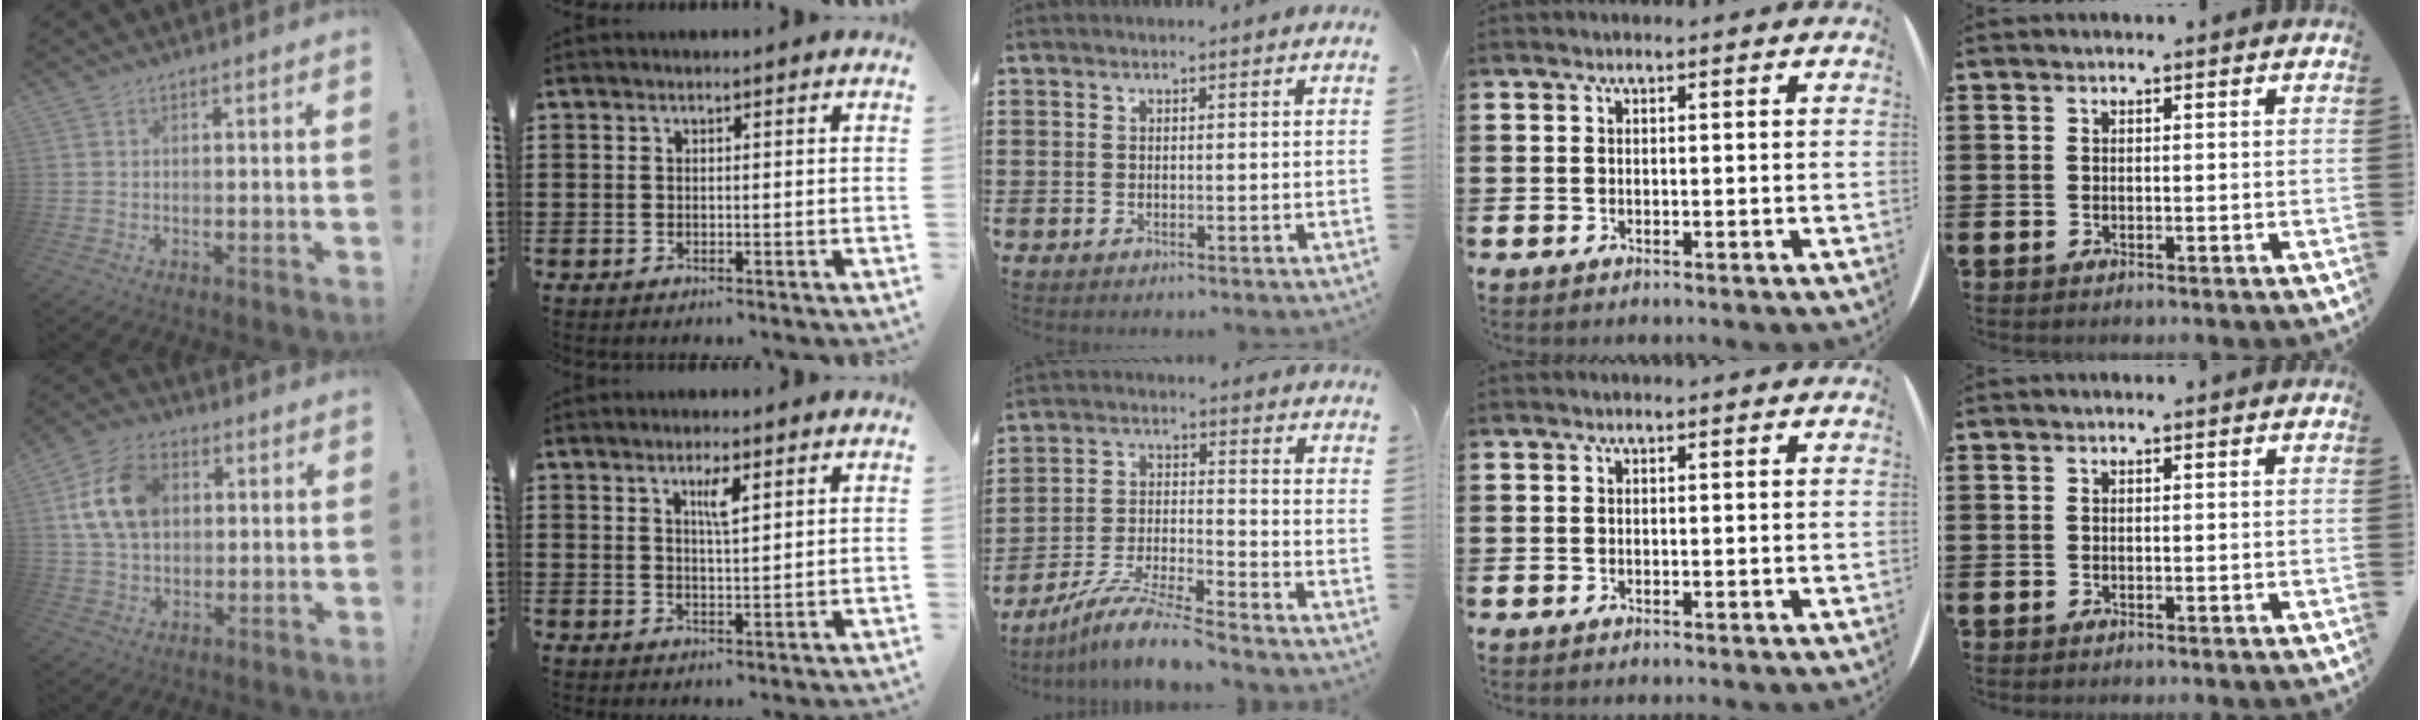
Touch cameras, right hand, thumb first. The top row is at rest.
{"thumb": {"total": 14.8, "force": [3.5, 10.4, 9.8], "torque": [-0.173, 0.004, 0.069]}, "index": {"total": 3.4, "force": [1.7, 0.7, 2.9], "torque": [-0.046, -0.001, 0.024]}, "middle": {"total": 8.6, "force": [-7.8, 0.1, 3.7], "torque": [-0.075, 0.001, -0.154]}}